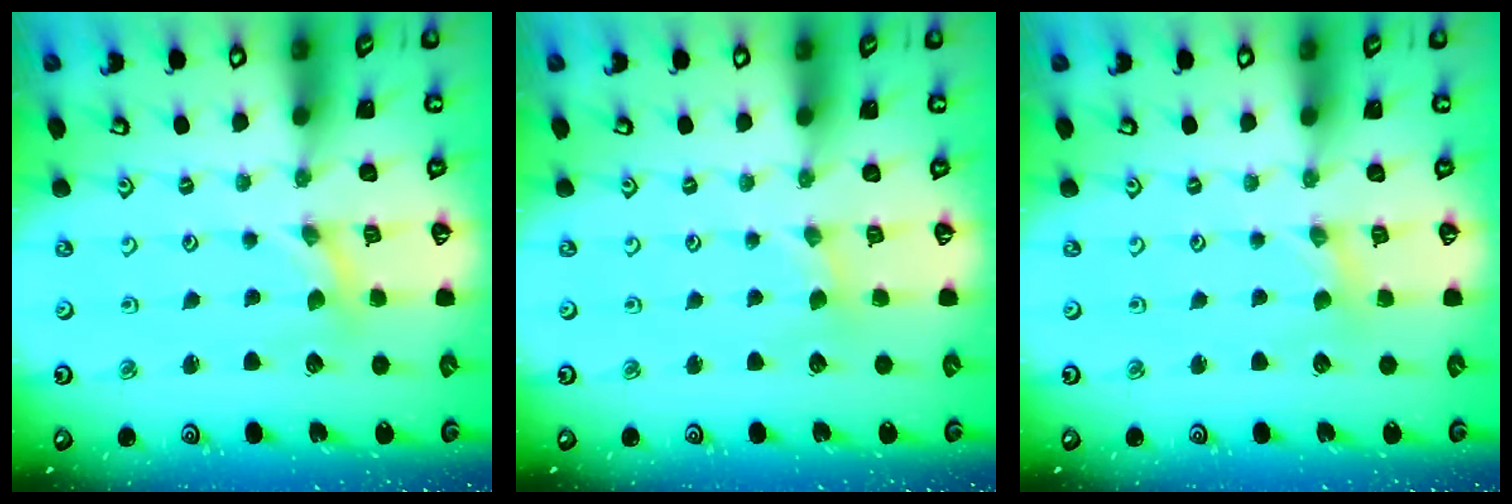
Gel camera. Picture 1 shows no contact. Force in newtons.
{"total": 1.1, "press": 1.1, "slide": 0.3}
{"total": 1.7, "press": 1.7, "slide": 0.3}